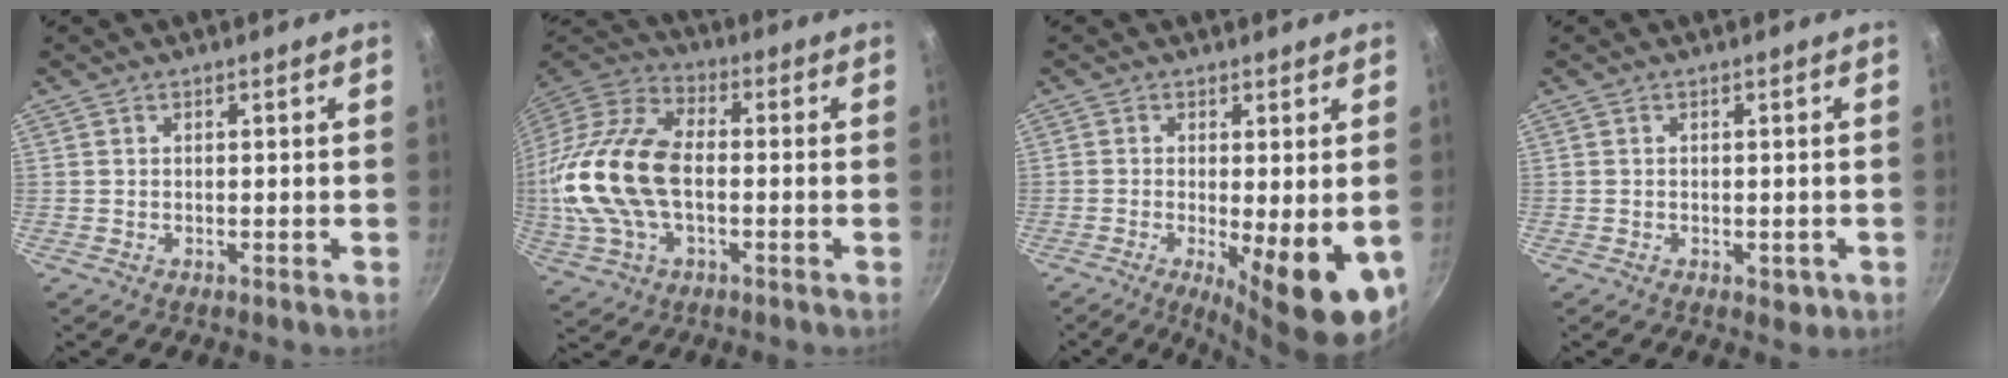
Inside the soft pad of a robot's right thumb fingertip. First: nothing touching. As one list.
[{"total": 21.0, "force": [-1.4, 12.5, 16.9], "torque": [-0.341, 0.034, -0.032]}, {"total": 12.1, "force": [-2.9, 3.2, 11.3], "torque": [-0.146, -0.012, -0.033]}, {"total": 2.3, "force": [-0.8, 1.5, 1.6], "torque": [-0.019, -0.003, -0.008]}]